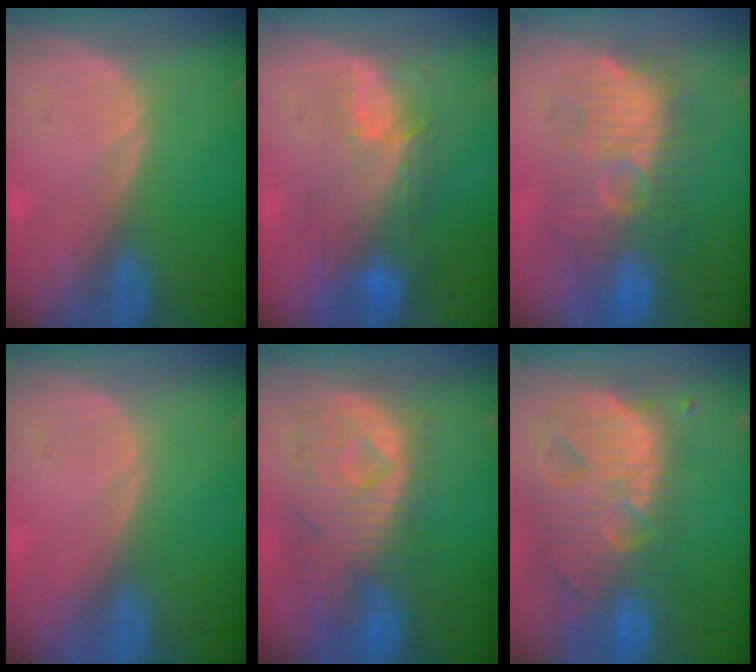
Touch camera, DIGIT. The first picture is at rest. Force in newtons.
{"total": 9.2, "press": 8.2, "slide": 4.3}
{"total": 9.9, "press": 9.9, "slide": 0.3}
{"total": 0.0}
{"total": 10.7, "press": 9.5, "slide": 4.9}
{"total": 13.9, "press": 11.7, "slide": 7.5}